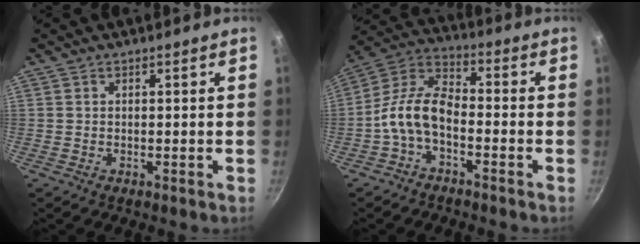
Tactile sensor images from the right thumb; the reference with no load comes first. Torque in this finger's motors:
{"motor_torque": [-0.01, 1.01, 1.39, -0.74, 0.11]}